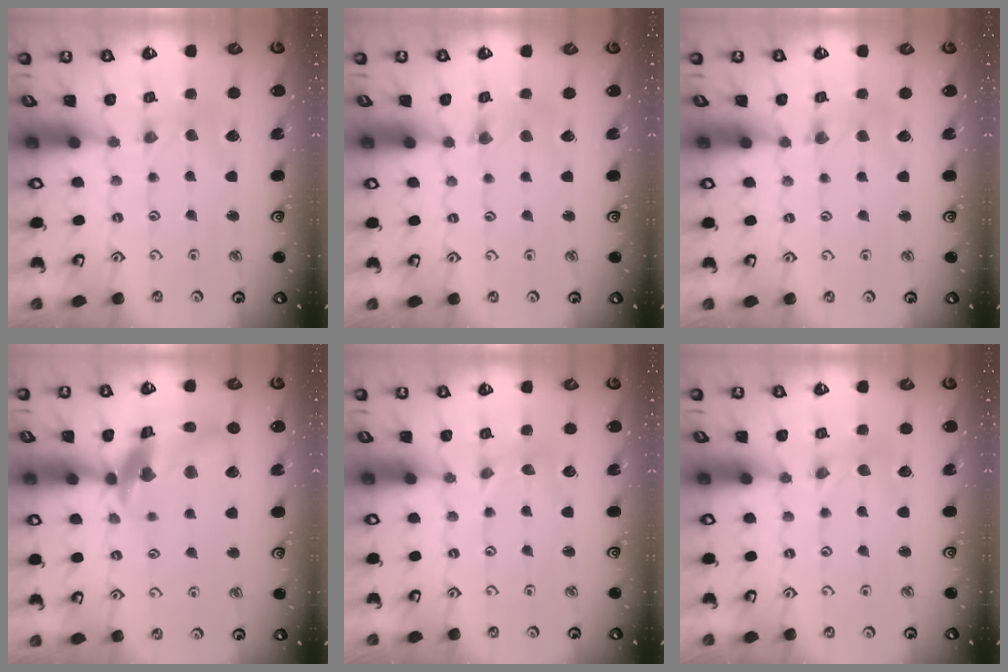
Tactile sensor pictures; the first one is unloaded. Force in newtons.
{"total": 2.0, "press": 2.0, "slide": 0.3}
{"total": 1.3, "press": 1.3, "slide": 0.3}
{"total": 14.4, "press": 14.3, "slide": 1.9}
{"total": 0.0}
{"total": 0.0}